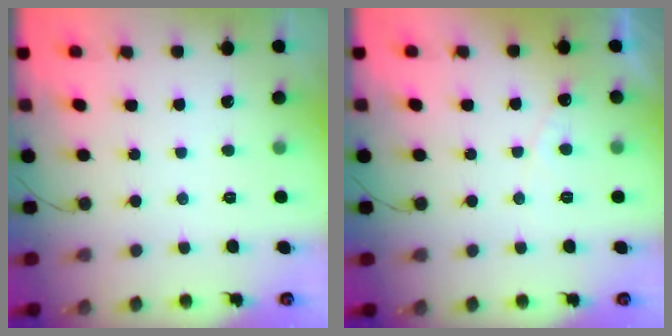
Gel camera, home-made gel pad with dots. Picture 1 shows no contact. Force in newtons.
{"total": 4.2, "press": 4.2, "slide": 0.3}